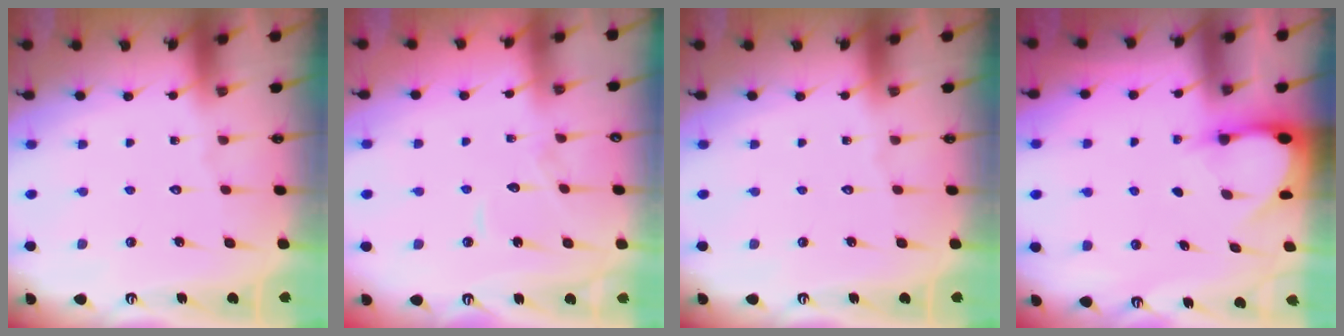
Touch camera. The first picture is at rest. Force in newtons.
{"total": 6.1, "press": 6.1, "slide": 0.5}
{"total": 0.0}
{"total": 2.9, "press": 2.9, "slide": 0.3}